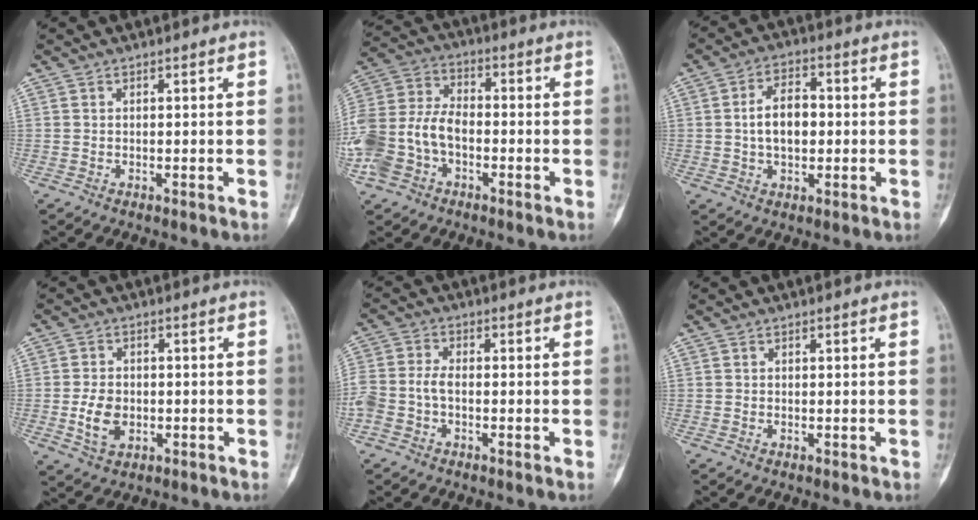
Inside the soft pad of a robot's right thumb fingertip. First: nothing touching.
{"total": 14.2, "force": [-4.4, 9.7, 9.4], "torque": [-0.206, 0.035, -0.092]}
{"total": 7.9, "force": [0.0, 4.8, 6.3], "torque": [-0.092, 0.016, -0.004]}
{"total": 6.0, "force": [-1.2, 4.2, 4.1], "torque": [-0.065, 0.001, -0.018]}
{"total": 6.1, "force": [-1.7, 3.8, 4.5], "torque": [-0.112, 0.018, -0.038]}
{"total": 0.0}